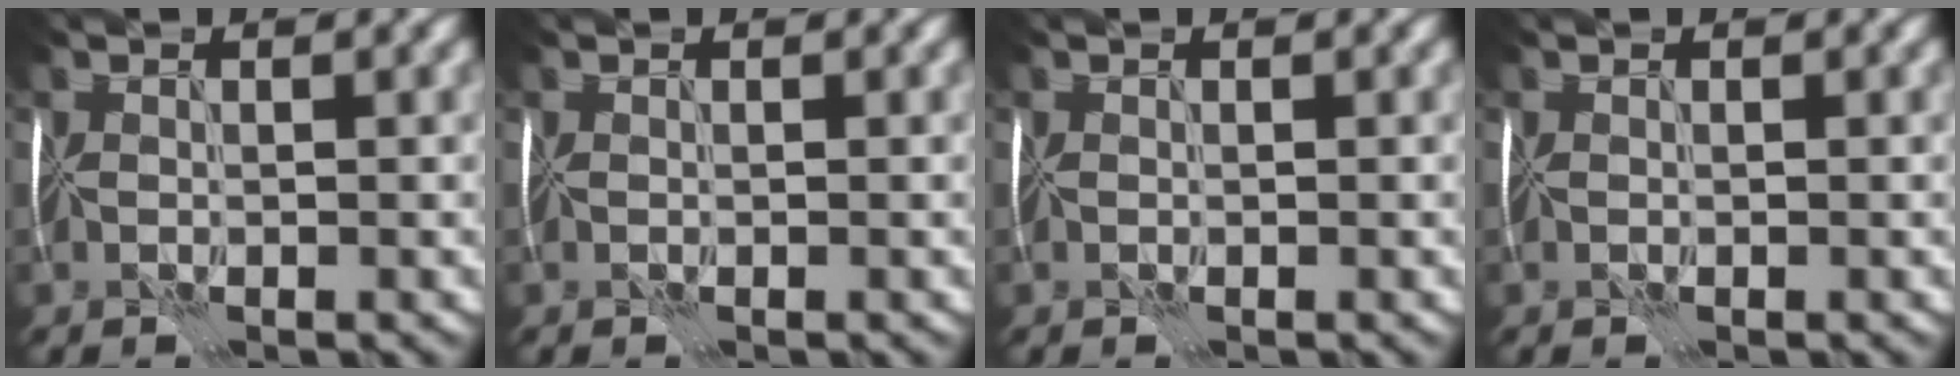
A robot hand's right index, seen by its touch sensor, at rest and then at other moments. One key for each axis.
{"total": 0.0}
{"total": 0.0}
{"total": 0.0}